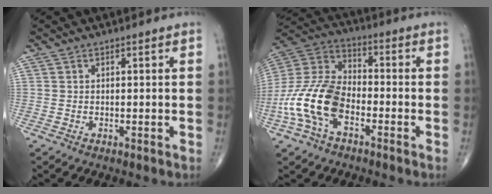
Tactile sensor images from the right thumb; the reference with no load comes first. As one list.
[{"total": 16.0, "force": [-5.4, 9.2, 11.9], "torque": [-0.247, 0.040, -0.111]}]